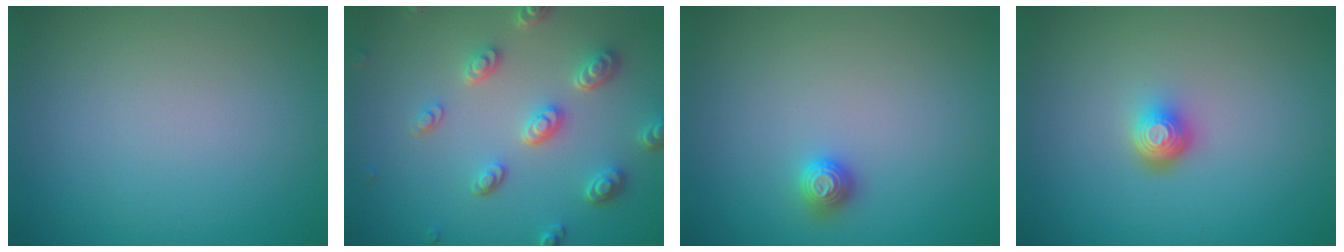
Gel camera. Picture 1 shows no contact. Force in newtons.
{"total": 4.8, "press": 3.7, "slide": 3.1}
{"total": 1.1, "press": 1.1, "slide": 0.2}
{"total": 2.3, "press": 1.5, "slide": 1.7}